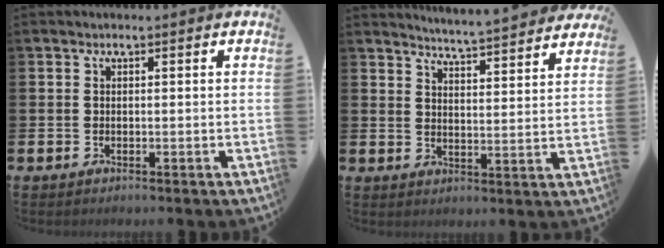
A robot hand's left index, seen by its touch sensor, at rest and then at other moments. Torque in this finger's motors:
{"motor_torque": [0.15, -0.74, 0.03, 0.01]}